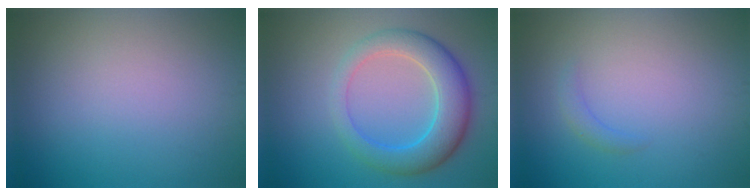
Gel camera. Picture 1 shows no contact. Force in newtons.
{"total": 5.8, "press": 5.8, "slide": 0.1}
{"total": 1.0, "press": 1.0, "slide": 0.1}